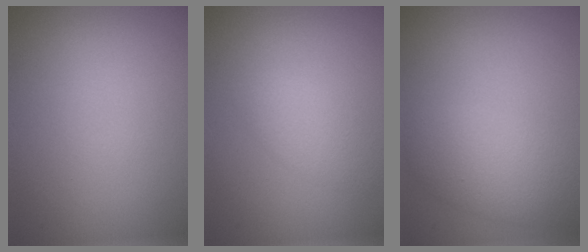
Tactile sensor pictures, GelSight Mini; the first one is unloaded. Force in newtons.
{"total": 2.1, "press": 2.1, "slide": 0.1}
{"total": 4.3, "press": 4.3, "slide": 0.1}